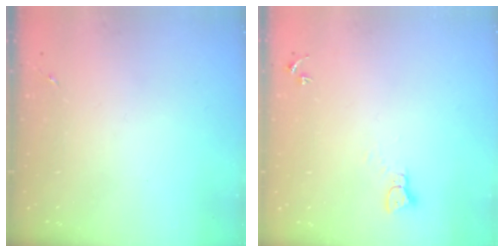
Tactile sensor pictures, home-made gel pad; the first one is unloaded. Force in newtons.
{"total": 2.3, "press": 2.3, "slide": 0.3}